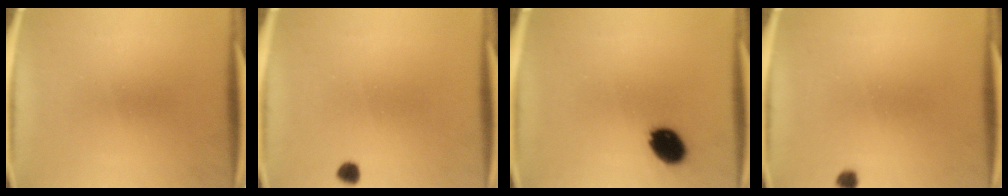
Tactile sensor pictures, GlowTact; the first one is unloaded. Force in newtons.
{"total": 1.7}
{"total": 8.0}
{"total": 1.4}